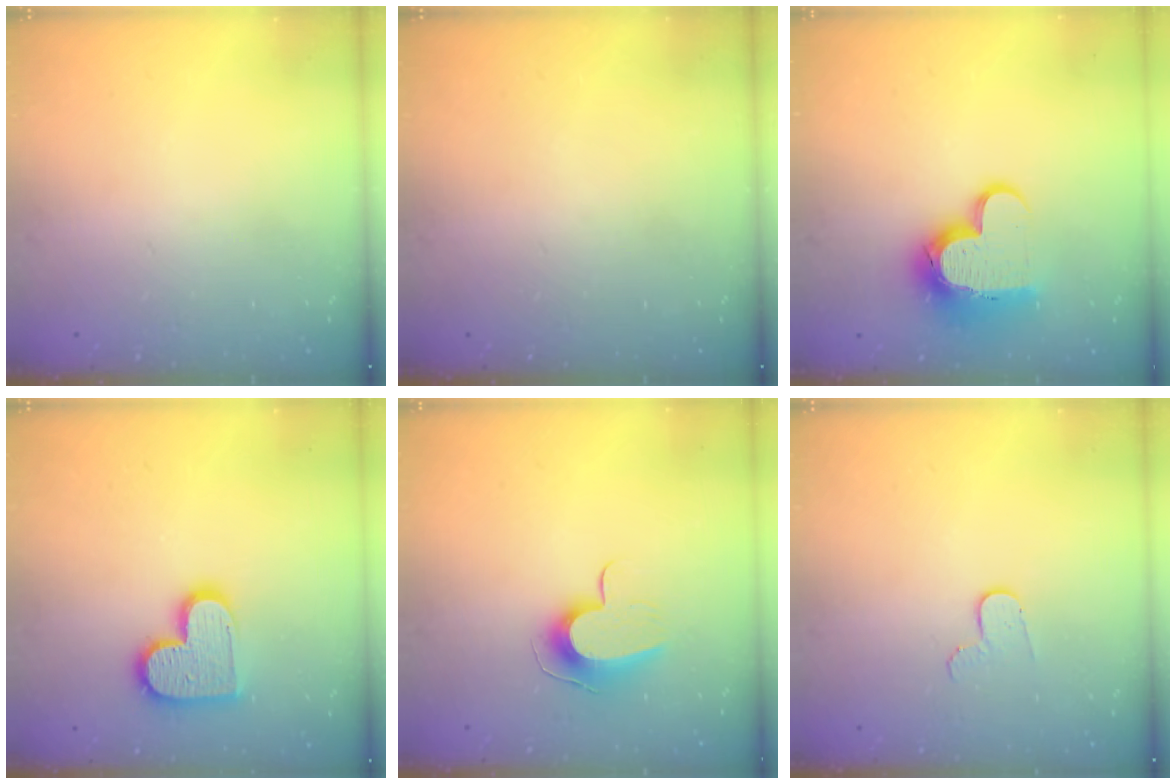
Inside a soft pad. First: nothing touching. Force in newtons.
{"total": 0.0}
{"total": 14.0, "press": 14.0, "slide": 1.0}
{"total": 14.2, "press": 14.2, "slide": 1.1}
{"total": 9.4, "press": 9.4, "slide": 0.6}
{"total": 4.5, "press": 4.5, "slide": 0.3}